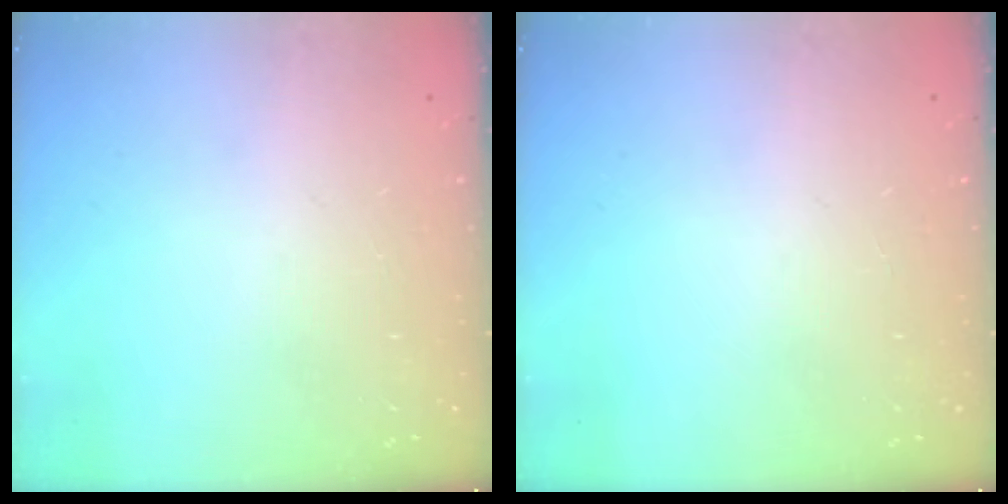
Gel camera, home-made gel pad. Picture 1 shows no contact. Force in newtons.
{"total": 0.0}